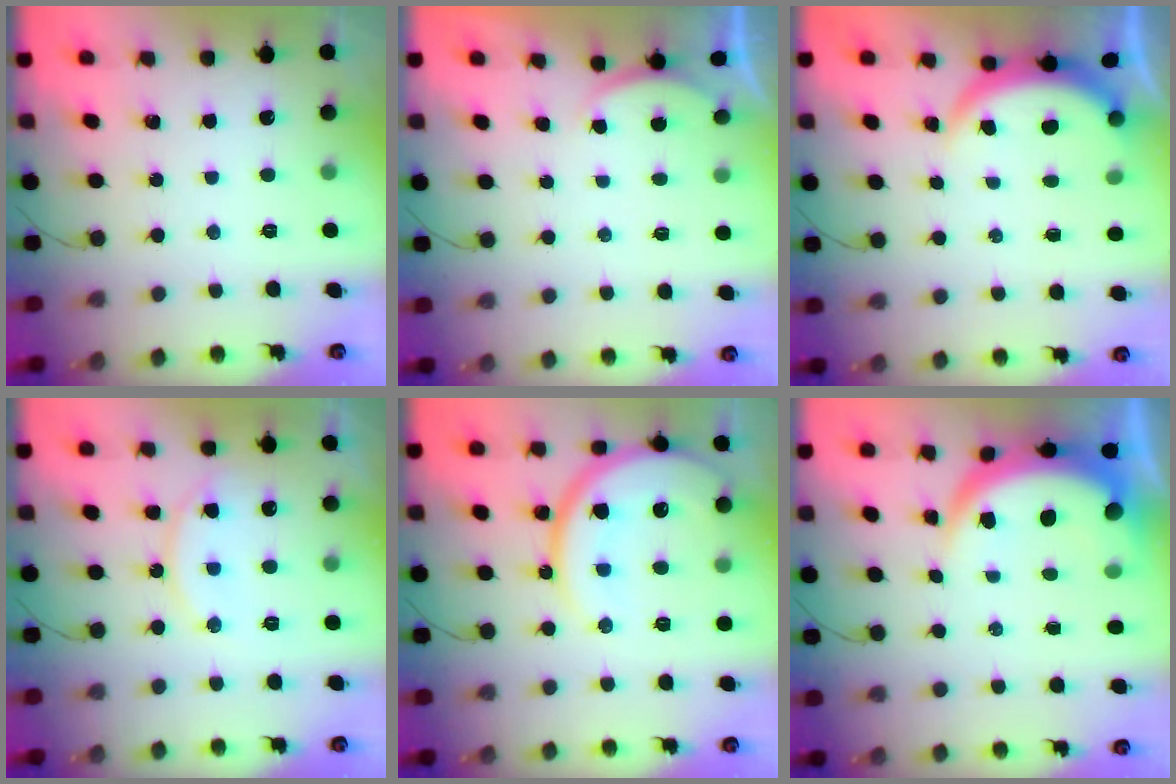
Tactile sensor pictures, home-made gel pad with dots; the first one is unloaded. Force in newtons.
{"total": 2.0, "press": 1.9, "slide": 0.6}
{"total": 3.9, "press": 3.9, "slide": 0.2}
{"total": 13.4, "press": 13.4, "slide": 1.0}
{"total": 14.7, "press": 14.6, "slide": 1.4}
{"total": 8.6, "press": 8.5, "slide": 1.1}